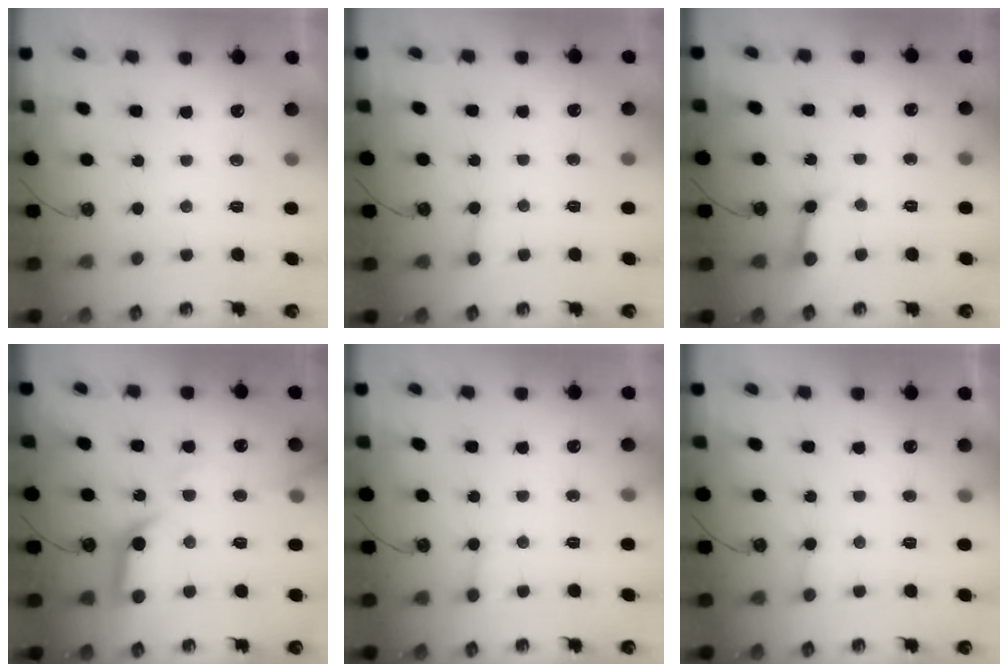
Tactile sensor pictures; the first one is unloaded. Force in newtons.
{"total": 3.4, "press": 3.4, "slide": 0.3}
{"total": 6.9, "press": 6.8, "slide": 1.0}
{"total": 12.4, "press": 12.4, "slide": 1.2}
{"total": 5.3, "press": 5.3, "slide": 0.3}
{"total": 5.7, "press": 5.6, "slide": 0.5}